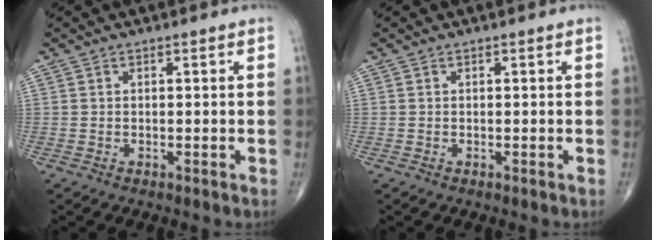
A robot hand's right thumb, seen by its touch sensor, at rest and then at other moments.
{"total": 0.0}